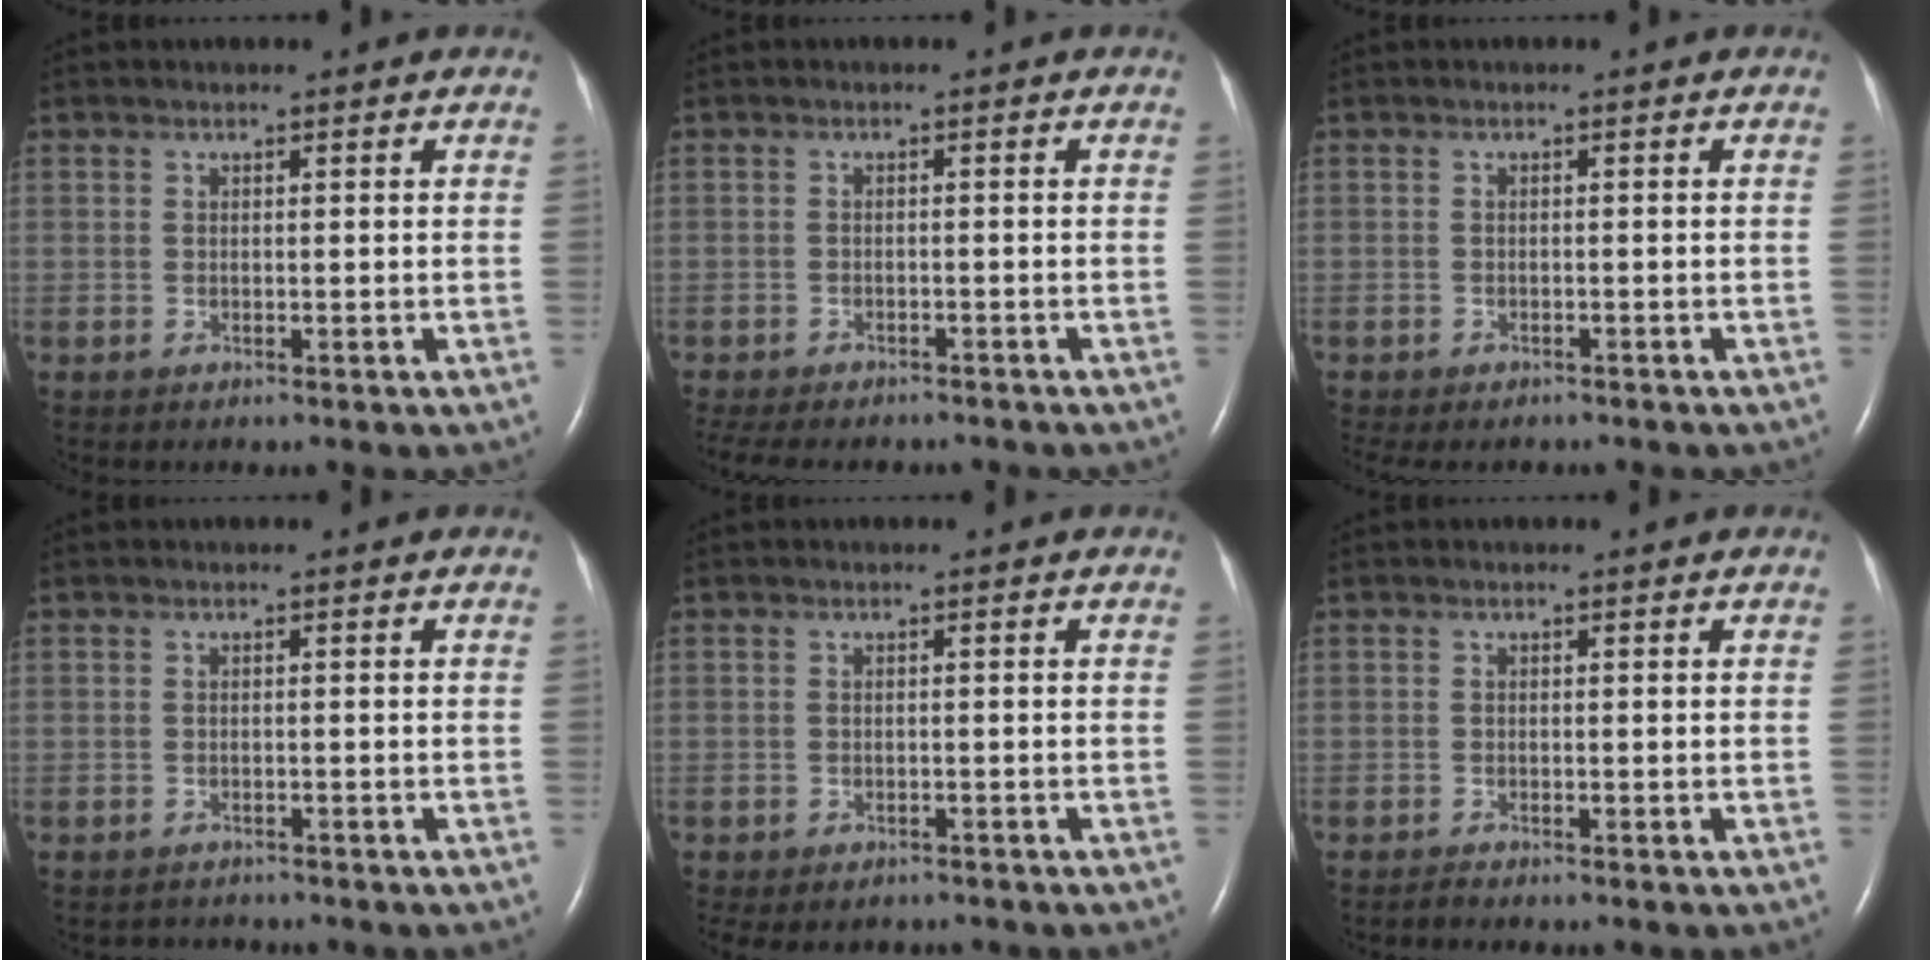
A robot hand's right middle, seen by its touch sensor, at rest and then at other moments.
{"total": 11.8, "force": [-10.1, 3.9, 4.6], "torque": [-0.095, -0.006, -0.130]}
{"total": 6.8, "force": [-5.8, 2.6, 2.3], "torque": [-0.035, -0.004, -0.074]}
{"total": 1.6, "force": [-1.5, 0.5, -0.4], "torque": [0.002, -0.006, -0.021]}
{"total": 4.8, "force": [-4.0, 2.4, 1.2], "torque": [-0.013, 0.003, -0.048]}
{"total": 0.7, "force": [-0.6, -0.1, 0.1], "torque": [-0.010, -0.002, -0.013]}